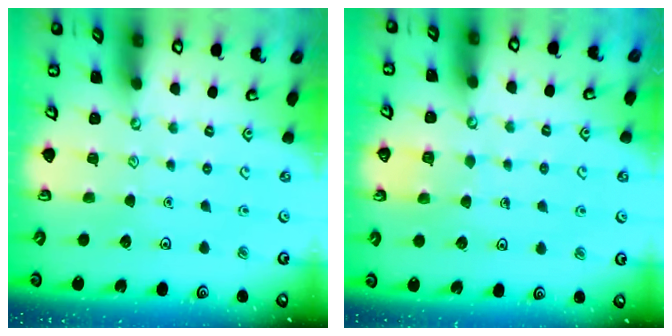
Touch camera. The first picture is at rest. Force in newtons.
{"total": 4.8, "press": 4.8, "slide": 0.3}